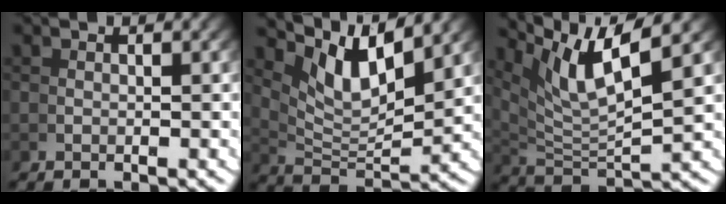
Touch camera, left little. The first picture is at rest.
{"total": 8.5, "force": [4.8, 3.2, 6.2], "torque": [-0.098, 0.005, 0.088]}
{"total": 8.5, "force": [4.7, 3.0, 6.4], "torque": [-0.122, 0.009, 0.085]}